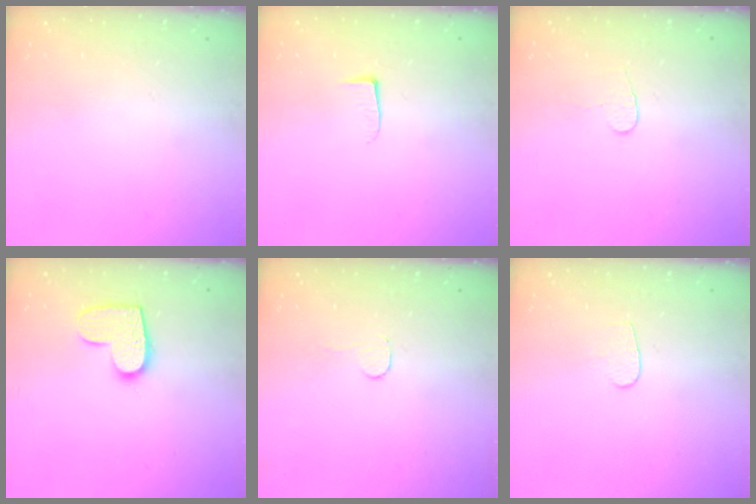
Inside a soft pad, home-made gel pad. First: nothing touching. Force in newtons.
{"total": 3.7, "press": 3.7, "slide": 0.5}
{"total": 3.6, "press": 3.6, "slide": 0.3}
{"total": 10.5, "press": 10.5, "slide": 0.6}
{"total": 2.8, "press": 2.8, "slide": 0.2}
{"total": 3.6, "press": 3.6, "slide": 0.3}